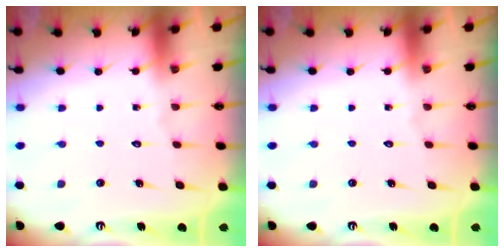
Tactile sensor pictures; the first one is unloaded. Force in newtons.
{"total": 0.0}